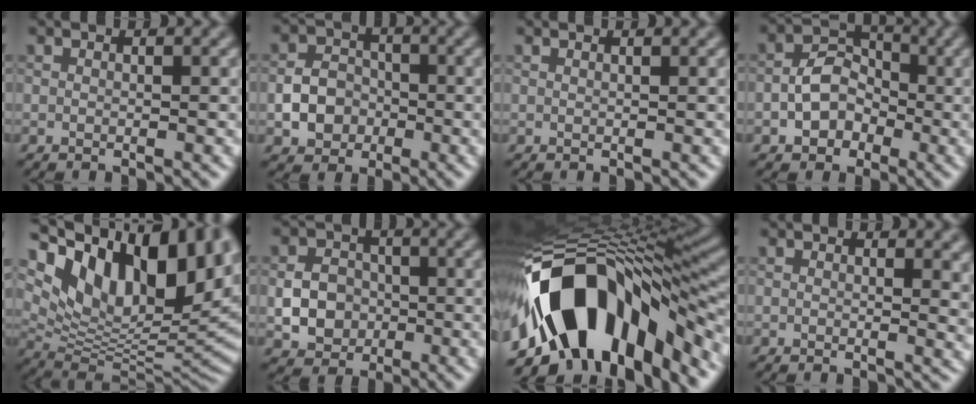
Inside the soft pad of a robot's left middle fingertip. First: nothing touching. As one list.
[{"total": 3.6, "force": [-1.1, 3.0, 1.7], "torque": [-0.024, 0.003, -0.020]}, {"total": 0.9, "force": [0.7, 0.3, 0.5], "torque": [-0.004, -0.003, 0.002]}, {"total": 3.8, "force": [-1.1, 3.0, 2.0], "torque": [-0.021, 0.008, -0.020]}, {"total": 14.4, "force": [6.0, 7.4, 10.8], "torque": [-0.175, 0.016, 0.114]}, {"total": 4.1, "force": [-0.7, 3.5, 2.0], "torque": [-0.034, 0.001, -0.015]}, {"total": 15.8, "force": [-6.1, 7.9, 12.3], "torque": [-0.208, 0.004, -0.098]}, {"total": 2.7, "force": [0.5, 1.1, 2.4], "torque": [-0.021, -0.002, 0.008]}]